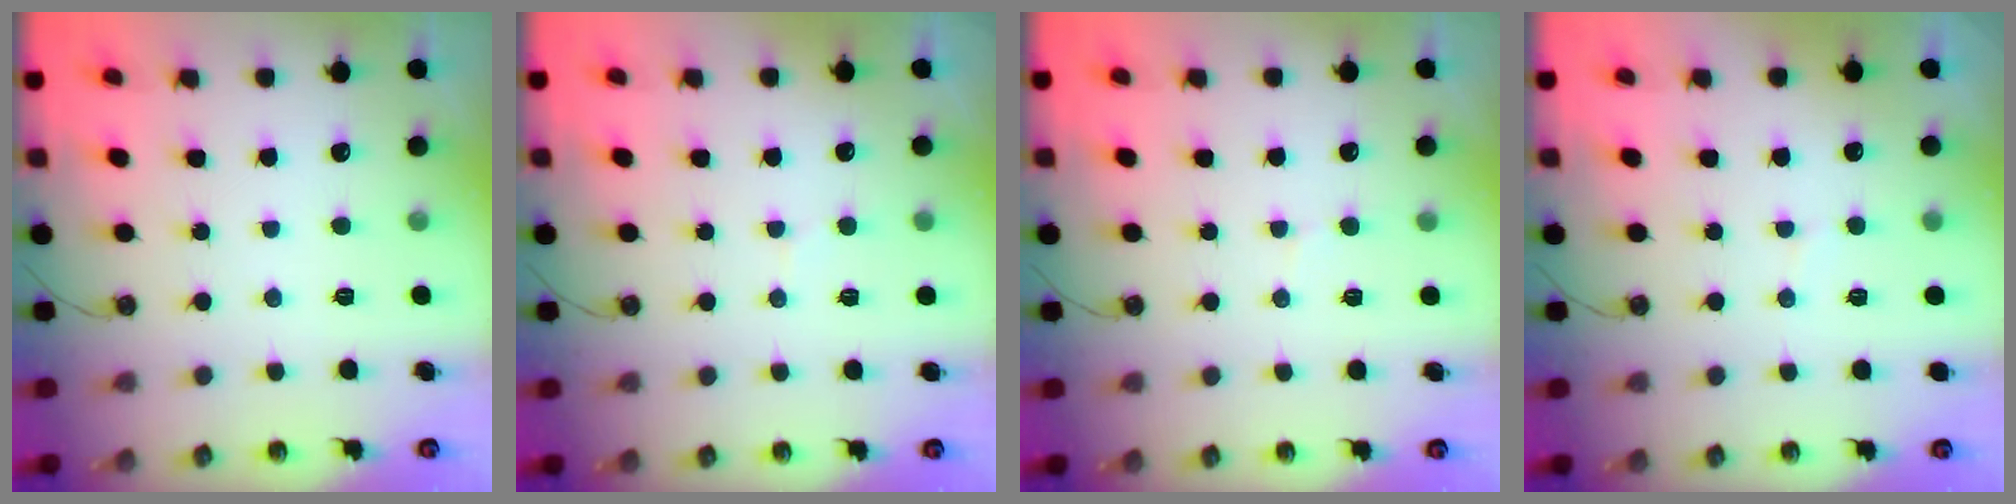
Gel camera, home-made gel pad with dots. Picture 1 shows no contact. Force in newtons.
{"total": 4.8, "press": 4.8, "slide": 0.4}
{"total": 5.8, "press": 5.8, "slide": 0.5}
{"total": 2.7, "press": 2.4, "slide": 1.2}